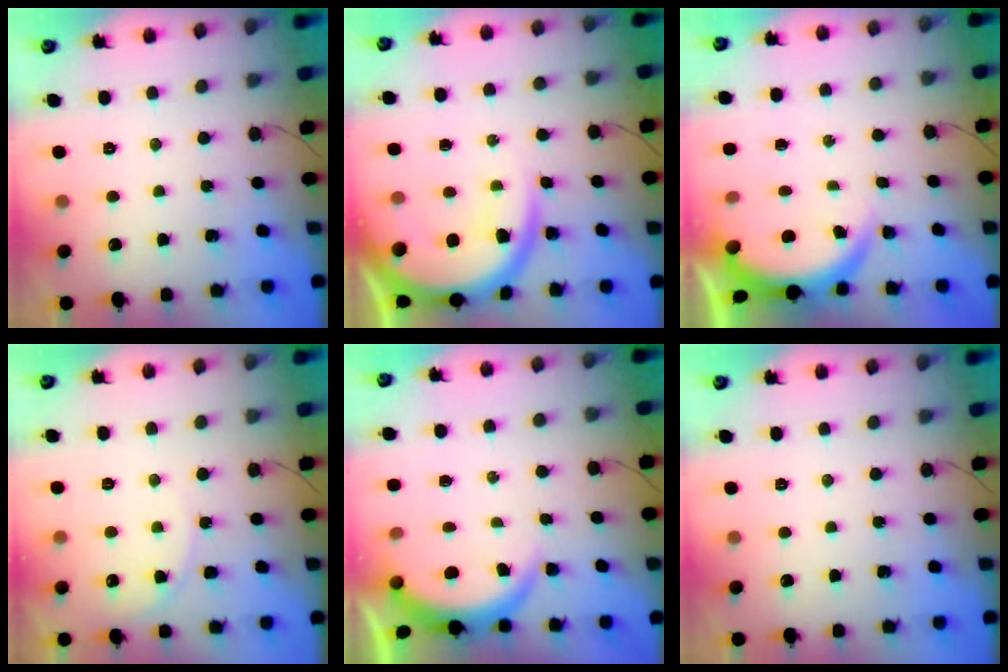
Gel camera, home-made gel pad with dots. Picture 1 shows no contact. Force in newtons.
{"total": 14.6, "press": 14.5, "slide": 1.3}
{"total": 3.8, "press": 3.8, "slide": 0.1}
{"total": 6.2, "press": 6.2, "slide": 0.2}
{"total": 3.8, "press": 3.8, "slide": 0.3}
{"total": 0.0}